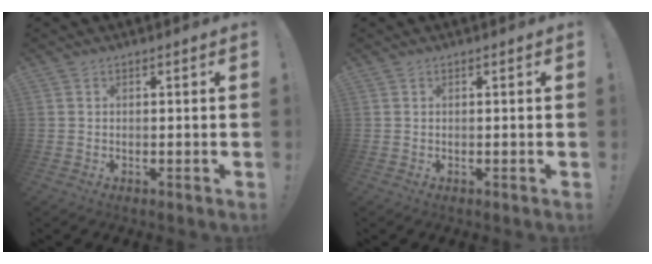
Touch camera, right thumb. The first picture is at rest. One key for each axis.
{"total": 0.0}